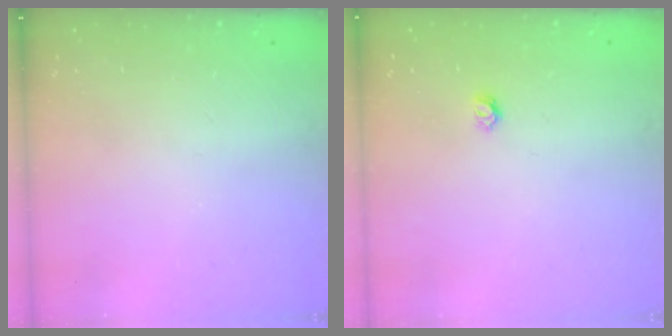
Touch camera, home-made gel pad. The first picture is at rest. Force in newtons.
{"total": 3.7, "press": 3.6, "slide": 0.4}